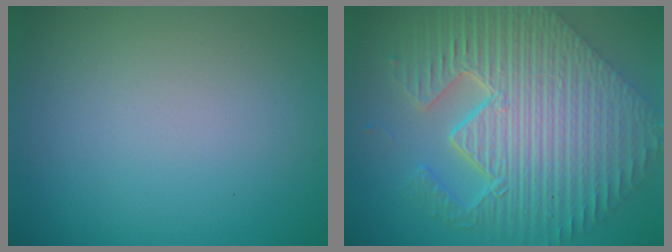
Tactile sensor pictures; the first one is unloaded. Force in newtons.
{"total": 11.6, "press": 7.8, "slide": 8.5}